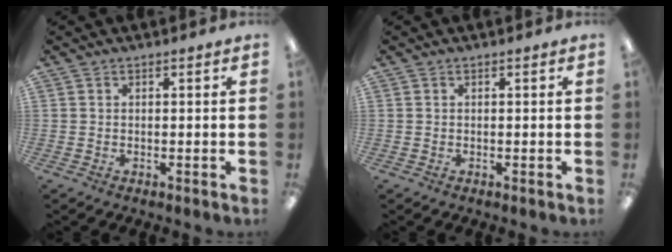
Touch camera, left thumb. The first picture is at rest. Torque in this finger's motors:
{"motor_torque": [-0.02, 0.02, 0.02, -0.01, 0.00]}